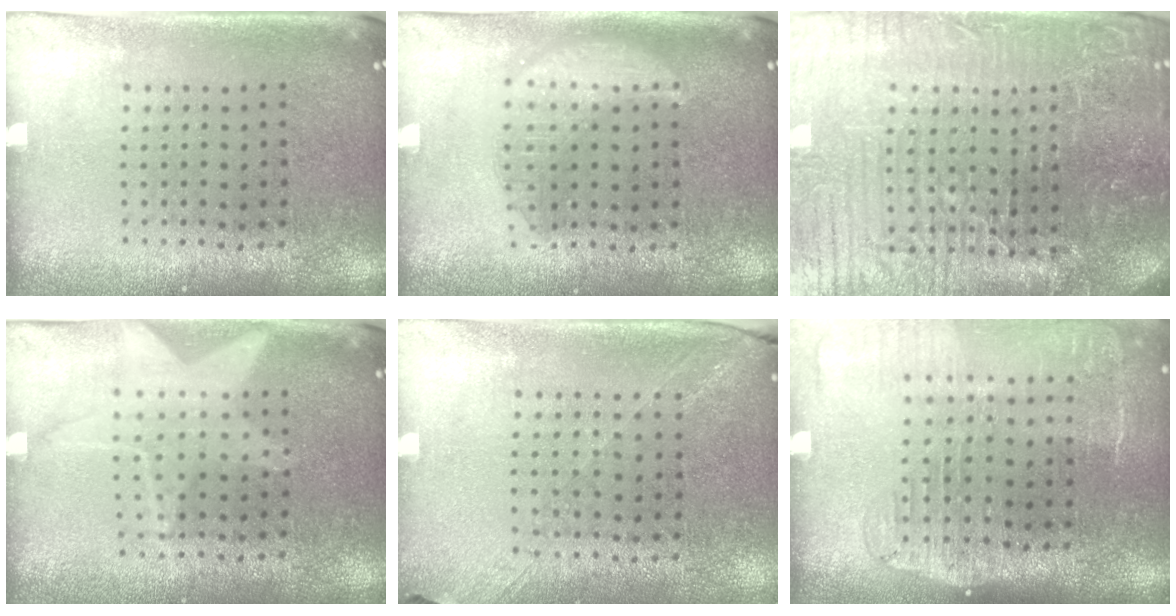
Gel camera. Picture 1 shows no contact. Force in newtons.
{"total": 2.9, "press": 2.9, "slide": 0.3}
{"total": 6.4, "press": 5.8, "slide": 2.7}
{"total": 0.9, "press": 0.9, "slide": 0.0}
{"total": 1.2, "press": 1.1, "slide": 0.6}
{"total": 2.2, "press": 1.8, "slide": 1.2}